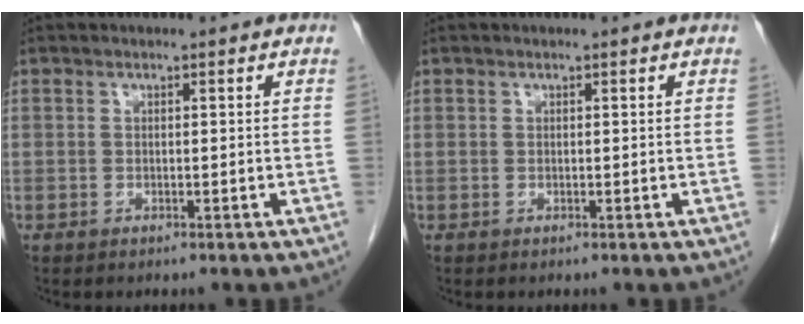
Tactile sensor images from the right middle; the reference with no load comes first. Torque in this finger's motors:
{"motor_torque": [-0.21, 0.05, -0.01, -0.01]}